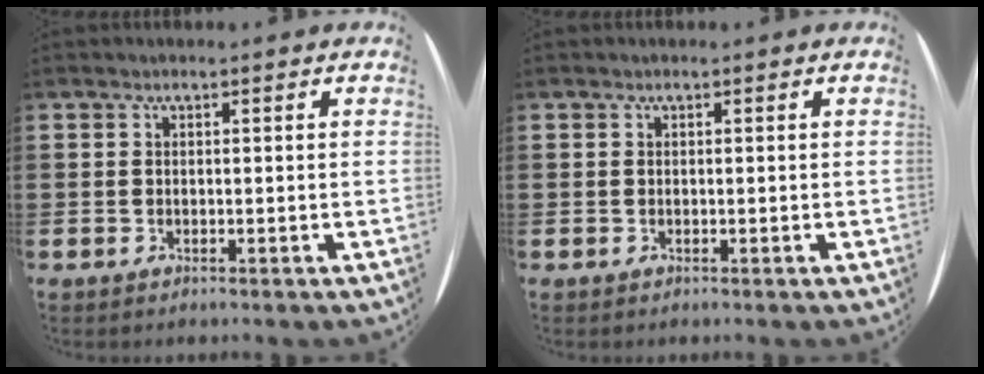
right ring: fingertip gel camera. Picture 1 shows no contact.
{"total": 0.0}